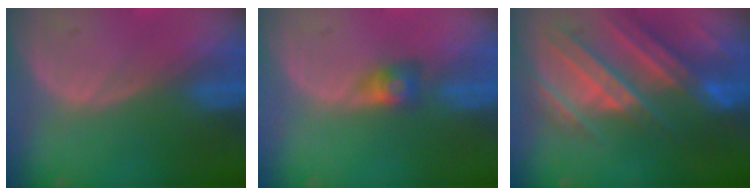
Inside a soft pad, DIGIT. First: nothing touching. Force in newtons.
{"total": 2.9, "press": 2.4, "slide": 1.5}
{"total": 10.9, "press": 9.7, "slide": 4.9}